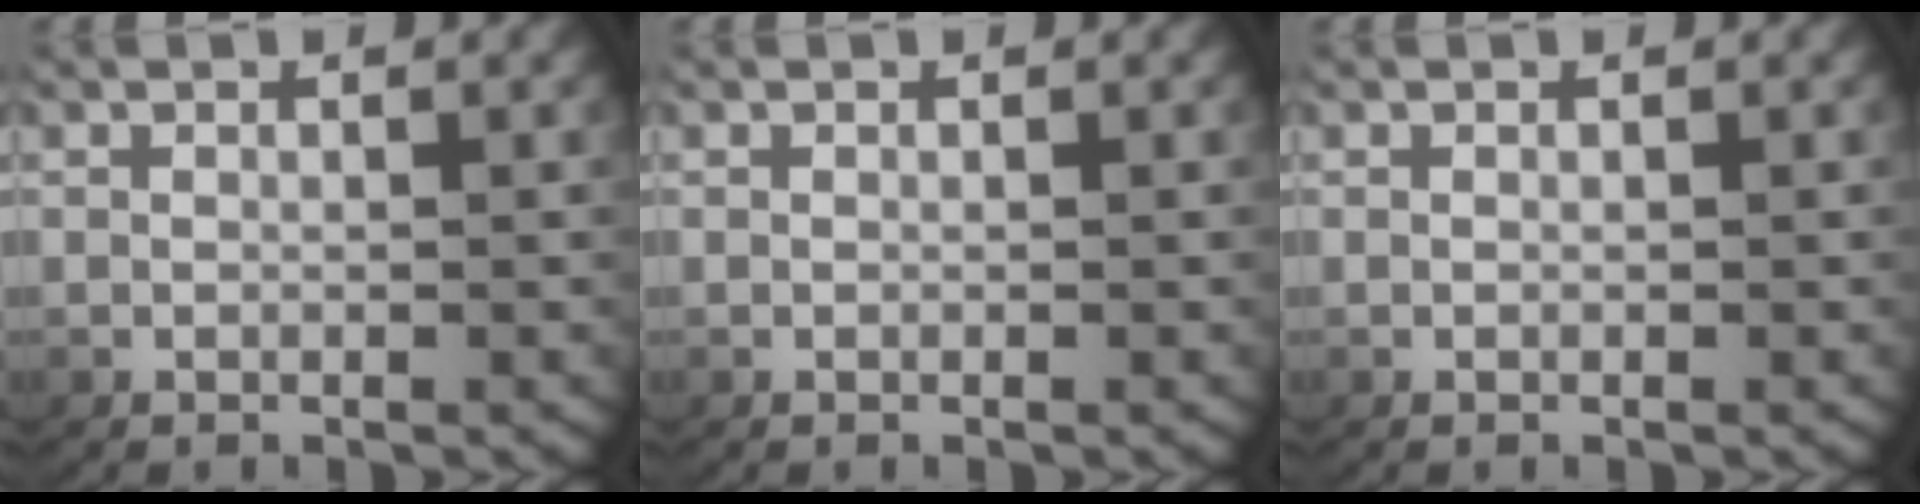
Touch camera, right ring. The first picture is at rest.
{"total": 0.0}
{"total": 0.0}